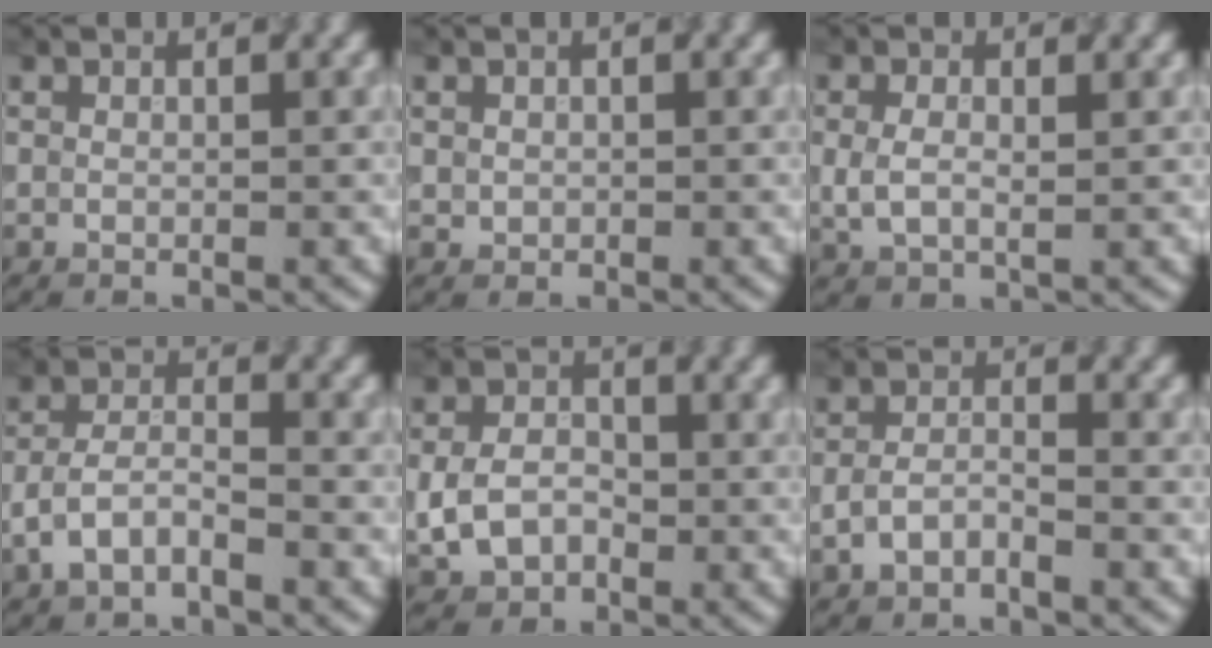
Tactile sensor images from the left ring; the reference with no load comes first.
{"total": 0.7, "force": [0.1, 0.7, 0.2], "torque": [0.001, -0.003, 0.003]}
{"total": 2.5, "force": [0.2, 1.4, 2.0], "torque": [-0.048, -0.002, 0.005]}
{"total": 3.2, "force": [-1.8, 1.5, 2.2], "torque": [-0.044, 0.010, -0.044]}
{"total": 4.2, "force": [-0.8, 3.2, 2.6], "torque": [-0.050, -0.002, -0.019]}
{"total": 2.1, "force": [-1.1, 1.0, 1.5], "torque": [-0.032, 0.006, -0.028]}